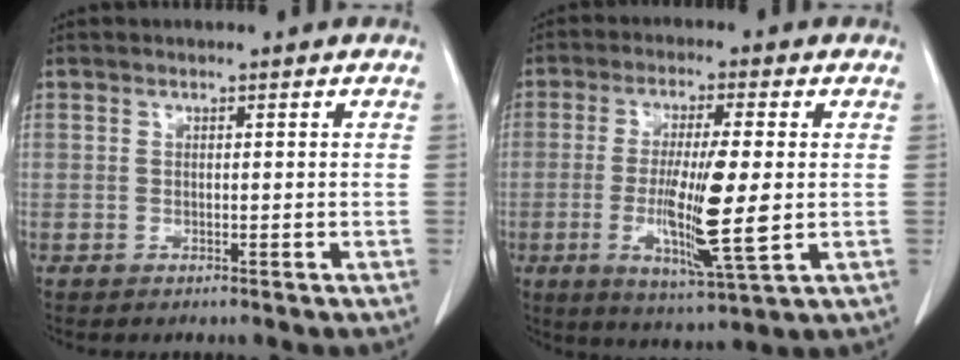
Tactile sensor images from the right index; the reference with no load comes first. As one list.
[{"total": 12.0, "force": [-1.4, 0.9, 11.9], "torque": [-0.217, -0.021, -0.023]}]